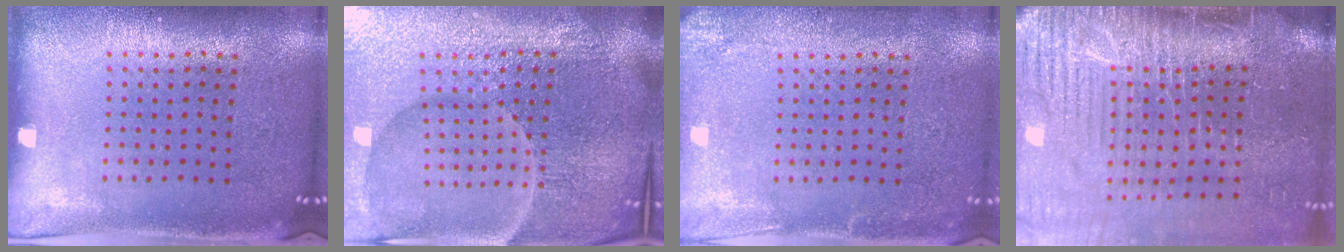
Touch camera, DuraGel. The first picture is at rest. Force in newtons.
{"total": 6.3, "press": 5.7, "slide": 2.7}
{"total": 2.3, "press": 2.3, "slide": 0.3}
{"total": 5.0, "press": 4.2, "slide": 2.7}